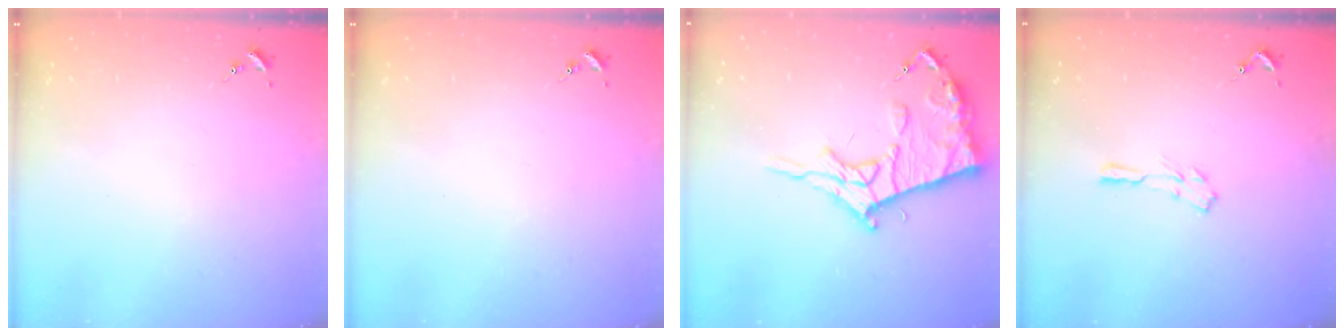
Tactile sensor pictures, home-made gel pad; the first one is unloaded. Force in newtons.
{"total": 0.0}
{"total": 16.1, "press": 16.0, "slide": 1.7}
{"total": 5.3, "press": 5.3, "slide": 0.4}